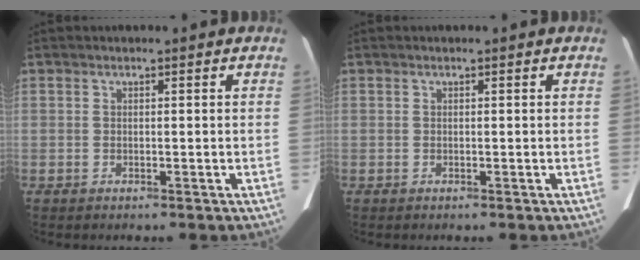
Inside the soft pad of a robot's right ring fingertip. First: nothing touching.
{"total": 0.0}